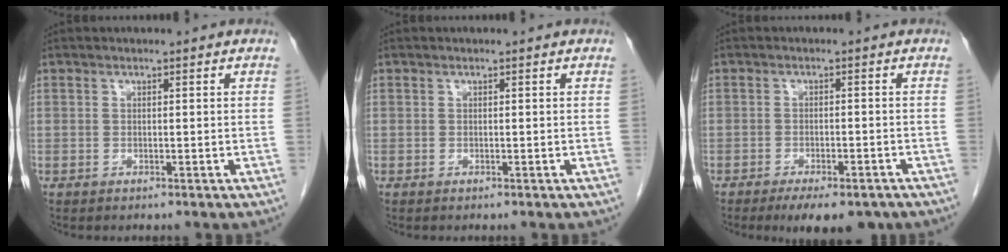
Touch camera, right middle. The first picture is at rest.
{"total": 0.0}
{"total": 8.6, "force": [-6.4, 3.0, 4.8], "torque": [-0.059, -0.004, -0.090]}